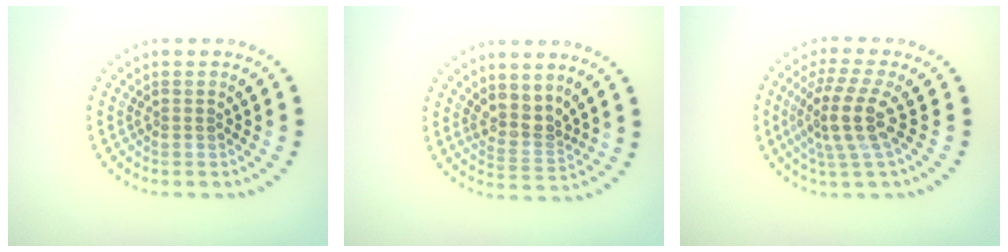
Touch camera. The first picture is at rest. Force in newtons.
{"total": 2.6, "press": 2.0, "slide": 1.7}
{"total": 4.2, "press": 3.1, "slide": 2.7}